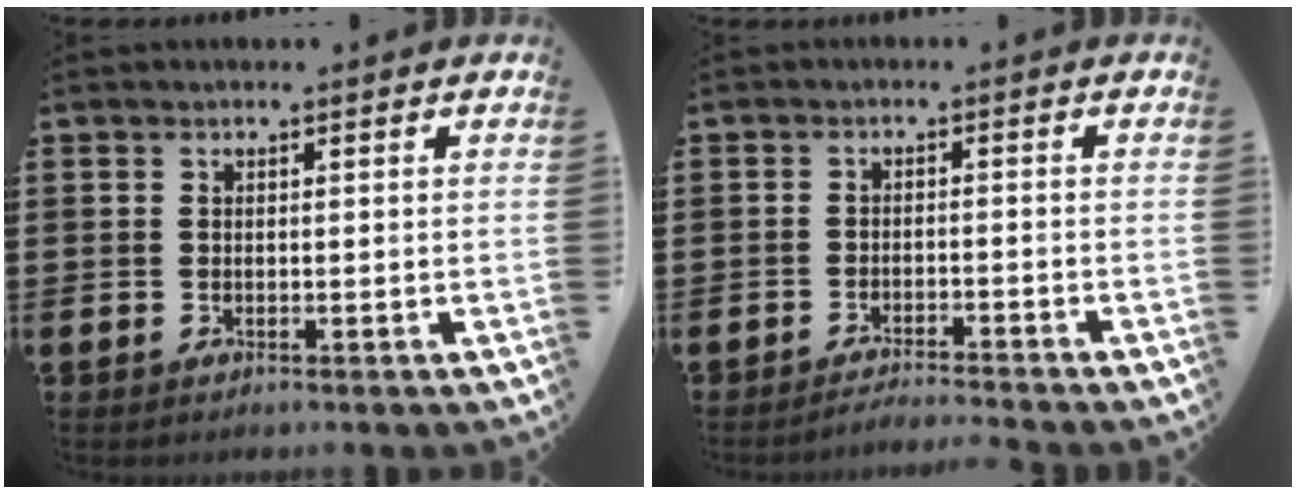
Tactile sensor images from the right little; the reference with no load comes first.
{"total": 1.8, "force": [-1.8, -0.3, 0.2], "torque": [-0.004, 0.004, -0.036]}